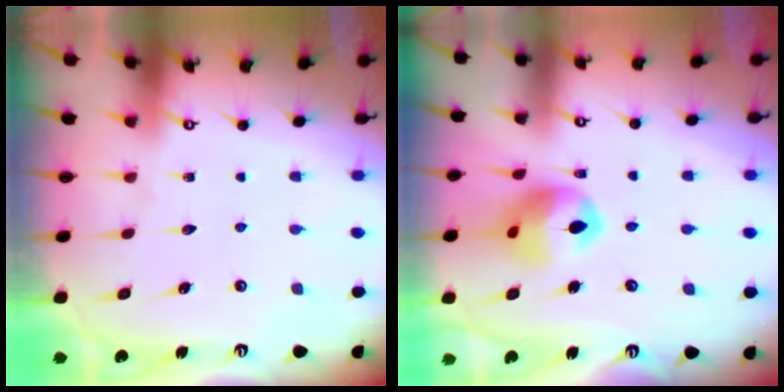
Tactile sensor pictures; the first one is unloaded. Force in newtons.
{"total": 12.3, "press": 12.2, "slide": 1.8}